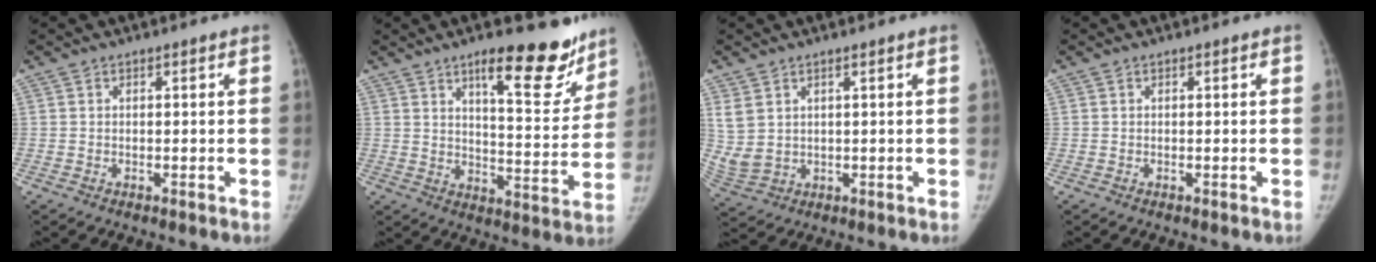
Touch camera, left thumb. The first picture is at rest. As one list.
[{"total": 15.7, "force": [10.8, 4.8, 10.3], "torque": [-0.086, -0.075, 0.157]}, {"total": 5.8, "force": [2.4, 3.8, 3.6], "torque": [-0.077, -0.012, 0.063]}, {"total": 0.0}]